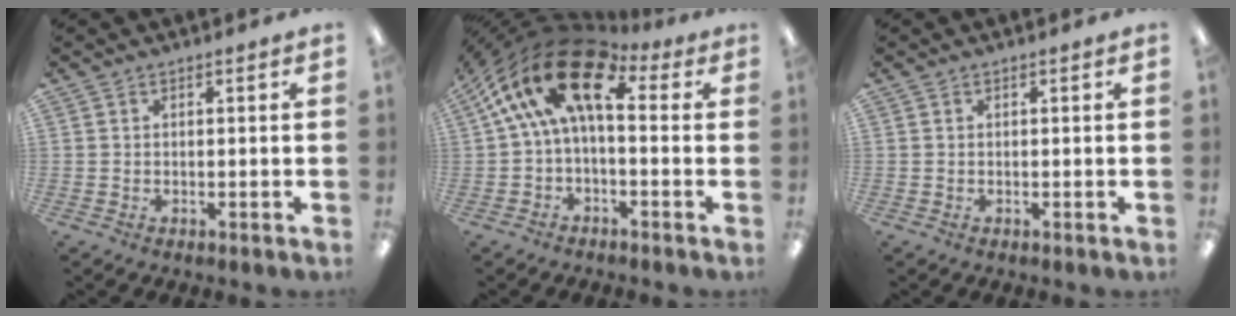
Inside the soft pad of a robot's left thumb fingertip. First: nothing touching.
{"total": 17.8, "force": [4.9, 8.8, 14.6], "torque": [-0.266, -0.021, 0.088]}
{"total": 0.0}